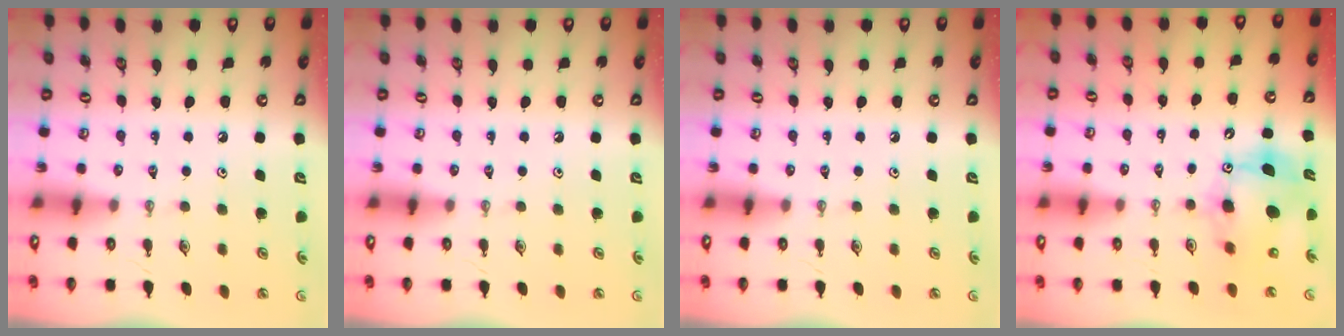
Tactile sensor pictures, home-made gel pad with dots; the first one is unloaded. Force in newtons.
{"total": 0.0}
{"total": 0.0}
{"total": 12.3, "press": 12.0, "slide": 2.7}